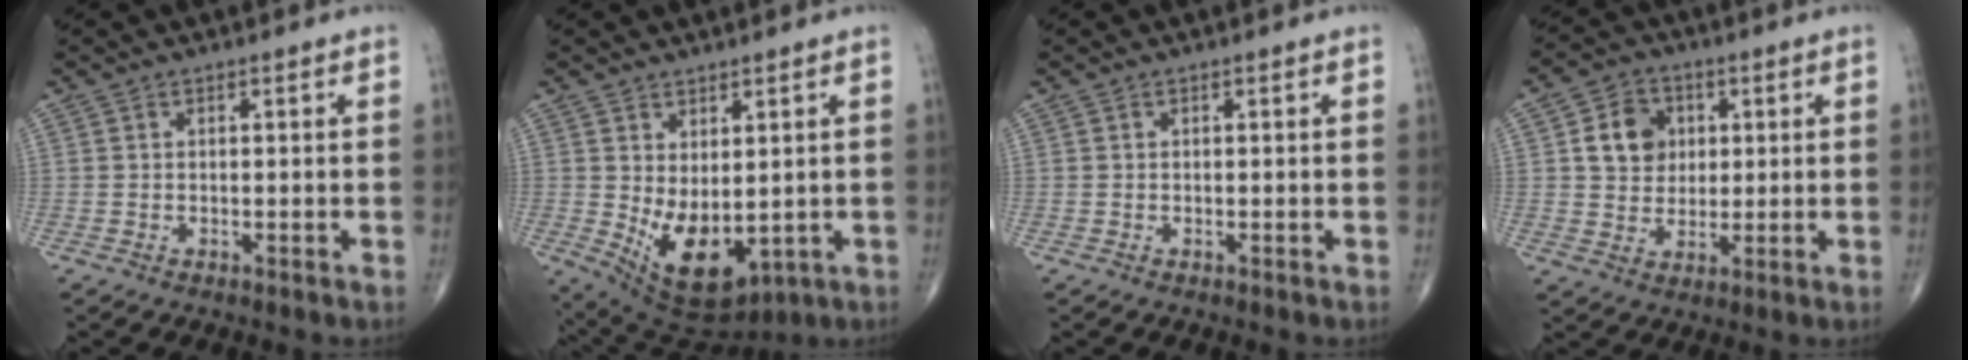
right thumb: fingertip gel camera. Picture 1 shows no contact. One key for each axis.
{"total": 11.2, "fx": -0.7, "fy": 6.3, "fz": 9.3, "tx": -0.142, "ty": -0.016, "tz": 0.020}
{"total": 0.0}
{"total": 8.4, "fx": 1.9, "fy": 7.0, "fz": 4.1, "tx": -0.038, "ty": -0.005, "tz": 0.030}